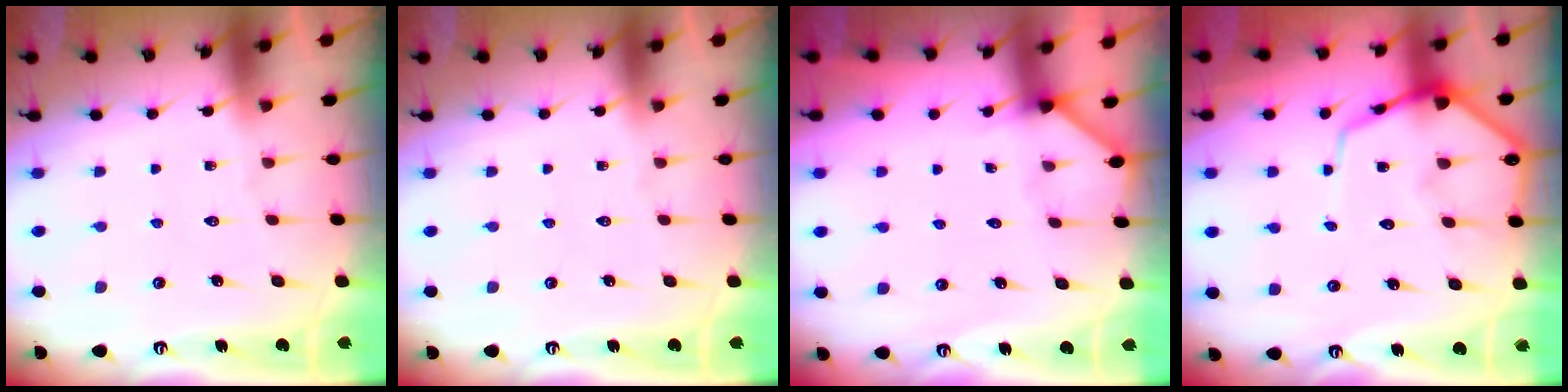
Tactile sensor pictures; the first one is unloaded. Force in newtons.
{"total": 0.0}
{"total": 2.0, "press": 2.0, "slide": 0.2}
{"total": 10.0, "press": 9.9, "slide": 0.8}